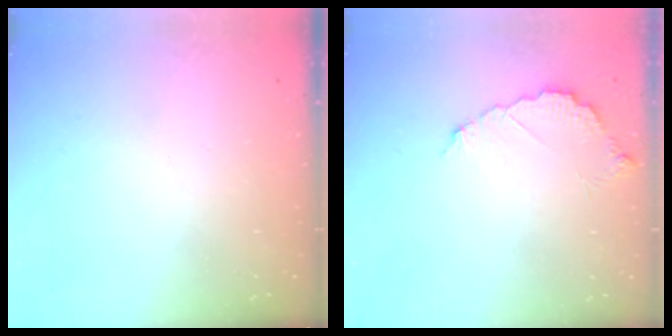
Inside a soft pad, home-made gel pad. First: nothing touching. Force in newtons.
{"total": 6.2, "press": 6.2, "slide": 0.3}